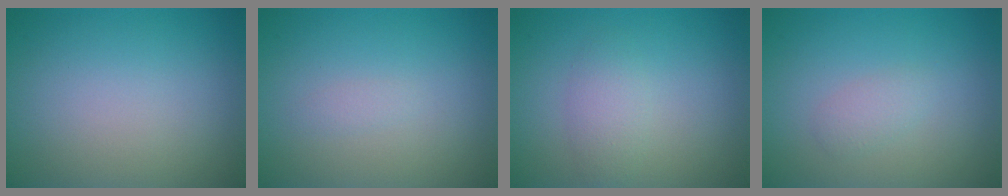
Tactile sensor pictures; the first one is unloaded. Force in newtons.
{"total": 0.5, "press": 0.5, "slide": 0.0}
{"total": 1.9, "press": 1.9, "slide": 0.1}
{"total": 1.2, "press": 1.2, "slide": 0.0}